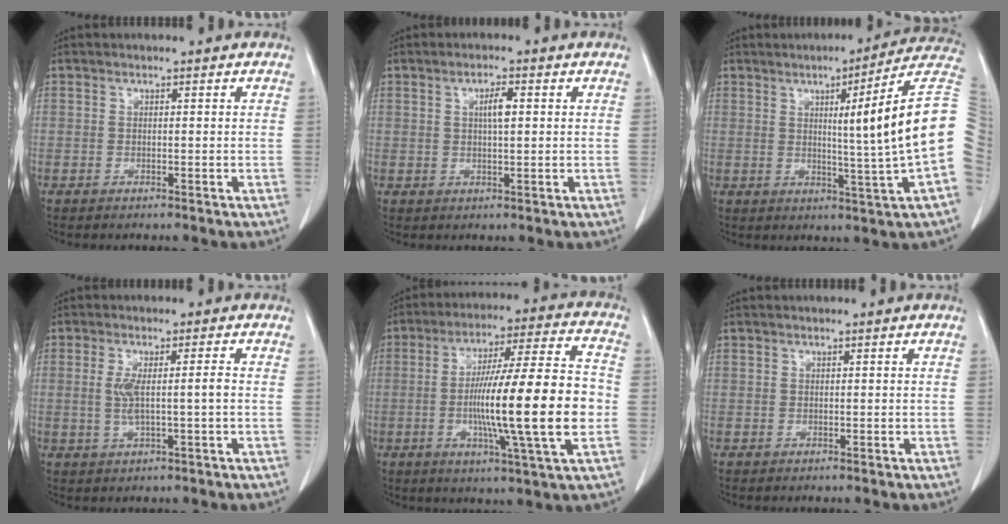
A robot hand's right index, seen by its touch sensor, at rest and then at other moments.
{"total": 2.9, "force": [0.8, 0.6, 2.8], "torque": [-0.047, 0.002, 0.013]}
{"total": 14.7, "force": [1.6, -2.5, 14.4], "torque": [-0.176, 0.003, 0.016]}
{"total": 4.5, "force": [-0.1, 0.2, 4.5], "torque": [-0.085, 0.002, 0.004]}
{"total": 19.2, "force": [-2.8, 0.1, 19.0], "torque": [-0.308, 0.001, -0.051]}
{"total": 0.0}